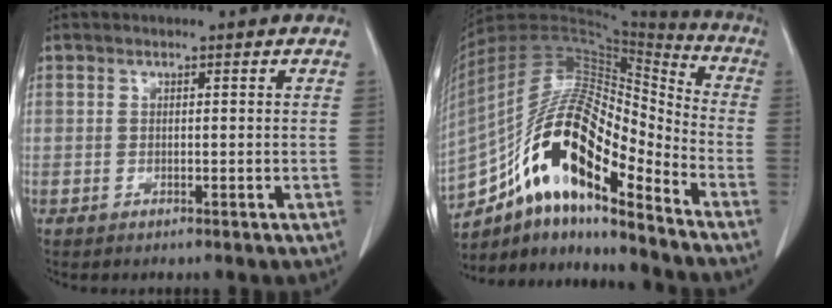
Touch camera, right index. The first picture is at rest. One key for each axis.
{"total": 21.4, "fx": -12.0, "fy": 5.9, "fz": 16.6, "tx": -0.333, "ty": 0.026, "tz": -0.209}